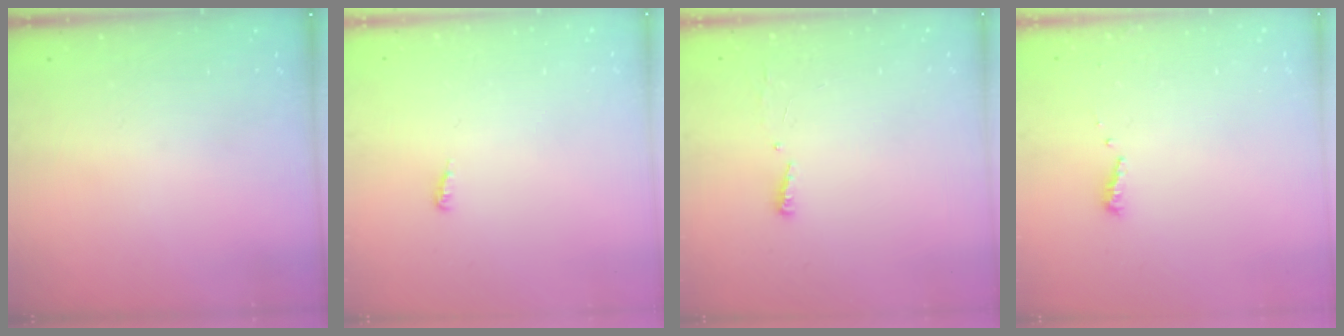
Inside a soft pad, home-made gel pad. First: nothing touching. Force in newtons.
{"total": 3.5, "press": 3.5, "slide": 0.3}
{"total": 4.1, "press": 4.0, "slide": 1.0}
{"total": 5.3, "press": 5.3, "slide": 0.5}